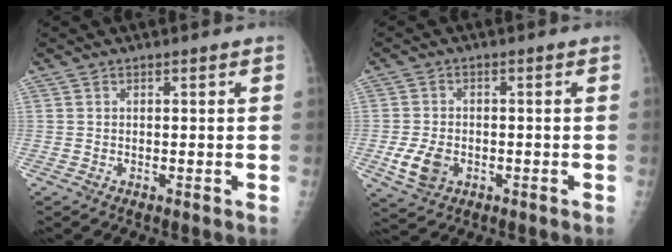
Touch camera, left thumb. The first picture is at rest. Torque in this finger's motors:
{"motor_torque": [-0.07, 0.11, 0.41, 0.19, 0.03]}